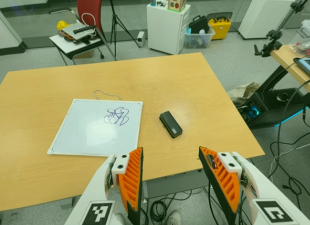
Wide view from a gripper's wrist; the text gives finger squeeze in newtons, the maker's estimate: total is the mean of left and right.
{"total": 0.0}